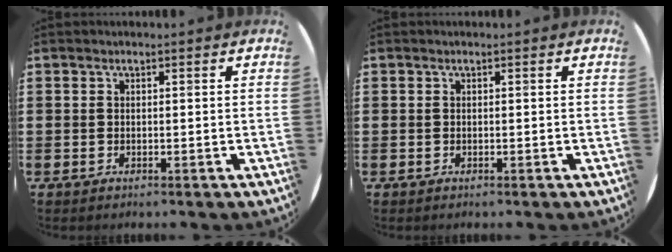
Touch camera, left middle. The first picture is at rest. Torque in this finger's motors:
{"motor_torque": [0.57, -0.58, 0.02, 0.01]}